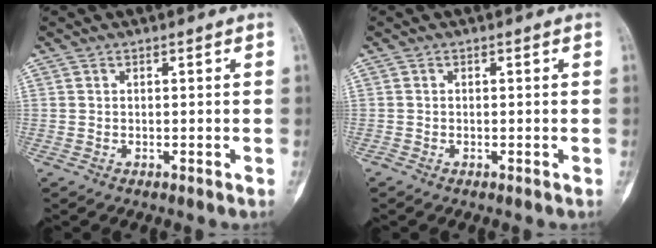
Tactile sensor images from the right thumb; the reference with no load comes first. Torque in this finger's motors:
{"motor_torque": [0.05, -0.66, 0.30, 0.14, -0.05]}